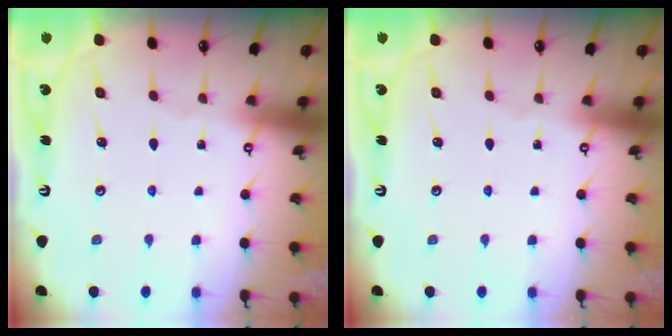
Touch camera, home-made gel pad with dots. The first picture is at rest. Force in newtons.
{"total": 0.0}